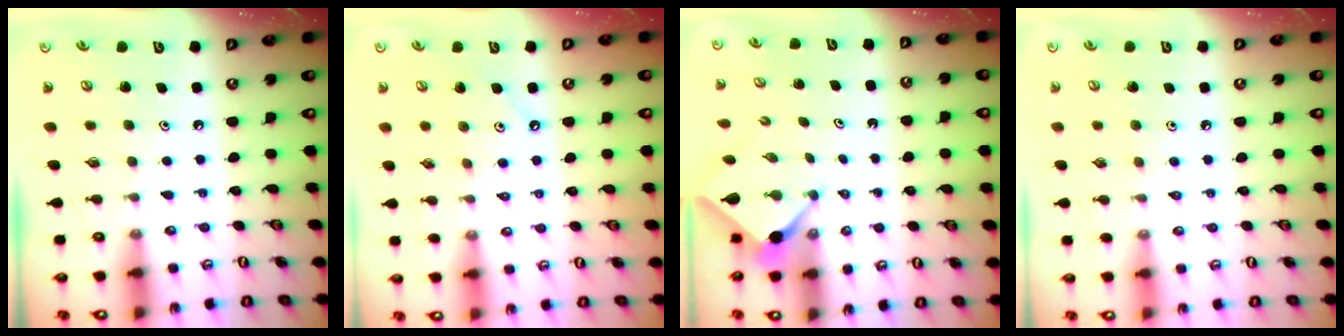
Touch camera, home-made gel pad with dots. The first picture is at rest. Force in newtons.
{"total": 2.4, "press": 2.3, "slide": 0.5}
{"total": 2.6, "press": 2.6, "slide": 0.3}
{"total": 2.6, "press": 2.5, "slide": 0.6}